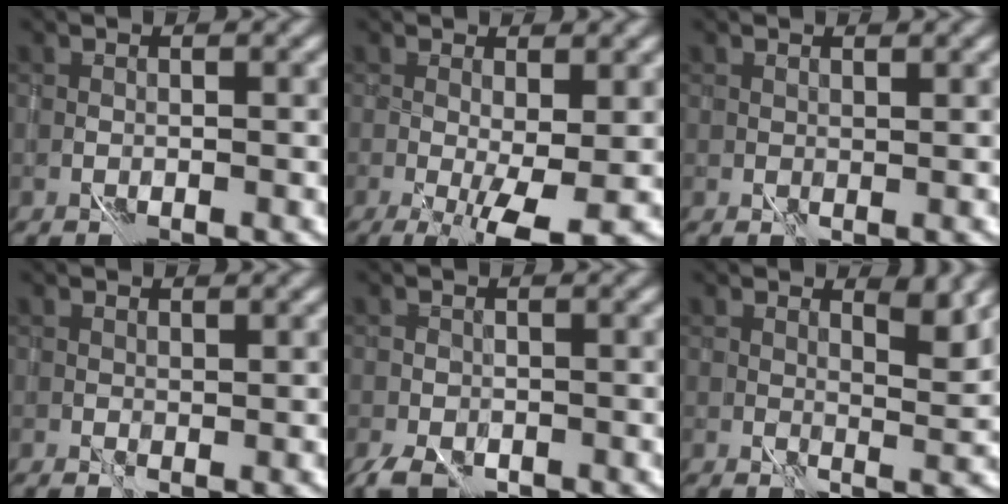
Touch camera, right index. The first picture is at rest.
{"total": 4.1, "force": [-0.2, 0.5, 4.1], "torque": [-0.071, -0.002, -0.001]}
{"total": 1.2, "force": [1.2, -0.2, 0.0], "torque": [0.000, 0.004, 0.023]}
{"total": 1.1, "force": [1.1, -0.1, 0.1], "torque": [-0.001, 0.004, 0.022]}
{"total": 2.7, "force": [-1.7, 1.4, 1.7], "torque": [-0.024, -0.005, -0.030]}
{"total": 3.2, "force": [2.8, 0.1, 1.4], "torque": [-0.015, 0.002, 0.049]}